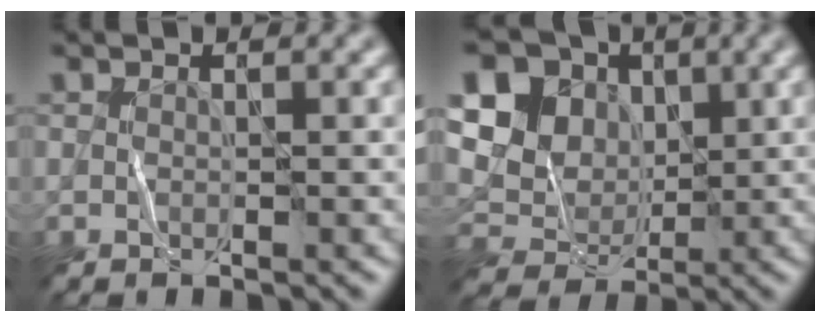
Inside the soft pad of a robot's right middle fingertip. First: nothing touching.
{"total": 12.3, "force": [3.3, 10.3, 5.8], "torque": [-0.145, 0.025, 0.051]}